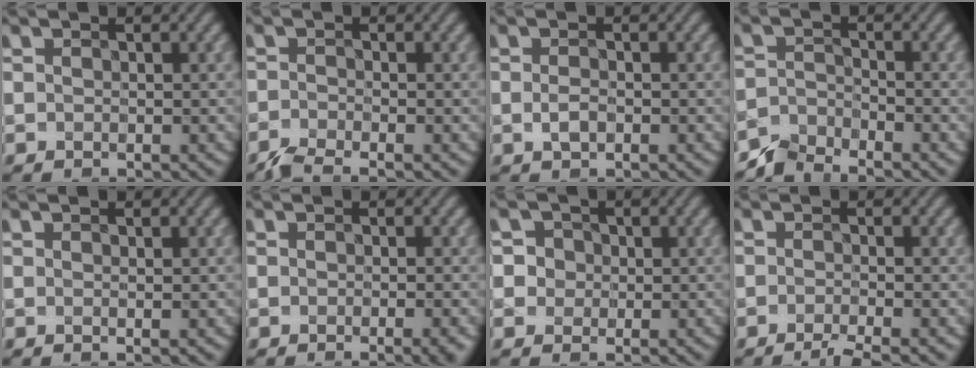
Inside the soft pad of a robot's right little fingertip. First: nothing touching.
{"total": 2.9, "force": [-2.7, 0.3, 1.1], "torque": [-0.028, -0.004, -0.051]}
{"total": 0.9, "force": [-0.6, 0.4, 0.6], "torque": [-0.018, 0.000, -0.004]}
{"total": 3.5, "force": [-3.5, 0.0, -0.3], "torque": [0.005, 0.006, -0.069]}
{"total": 1.1, "force": [0.4, 0.3, 1.0], "torque": [-0.007, 0.003, 0.007]}
{"total": 2.8, "force": [-1.3, 0.9, 2.3], "torque": [-0.025, -0.004, -0.015]}
{"total": 3.3, "force": [-0.6, 3.3, 0.1], "torque": [0.026, 0.020, -0.030]}
{"total": 2.9, "force": [-2.1, 0.1, 2.0], "torque": [-0.035, -0.005, -0.034]}